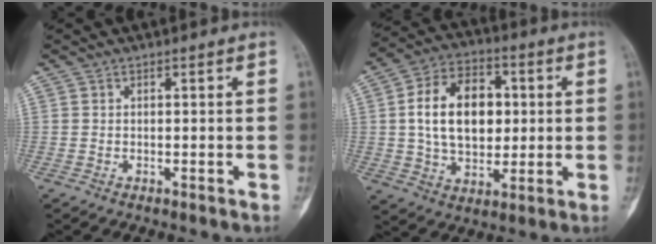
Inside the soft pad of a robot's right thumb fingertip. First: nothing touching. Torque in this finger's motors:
{"motor_torque": [1.19, 2.60, 0.74, -0.49, 0.40]}